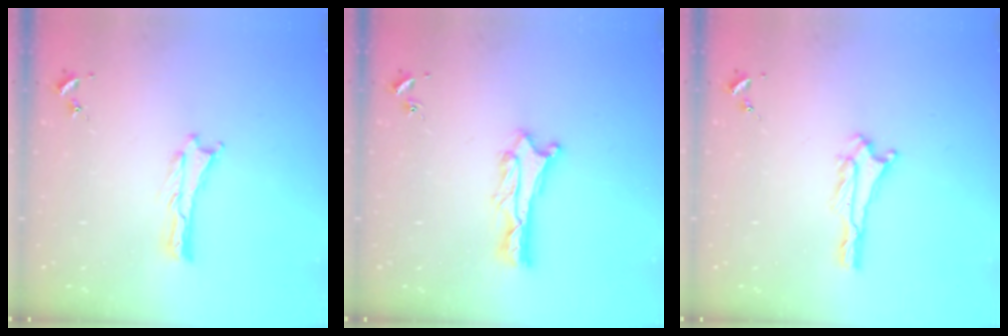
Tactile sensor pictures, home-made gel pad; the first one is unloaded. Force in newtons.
{"total": 1.2, "press": 1.1, "slide": 0.1}
{"total": 0.6, "press": 0.6, "slide": 0.1}